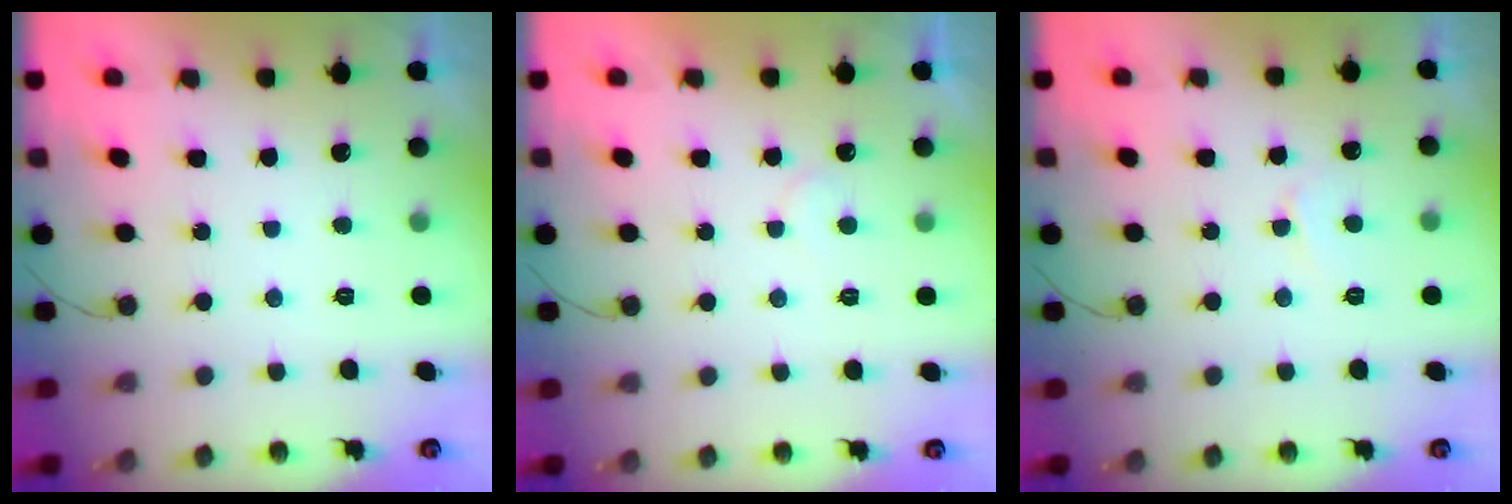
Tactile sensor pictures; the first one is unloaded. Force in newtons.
{"total": 4.4, "press": 4.4, "slide": 0.3}
{"total": 3.7, "press": 3.7, "slide": 0.3}